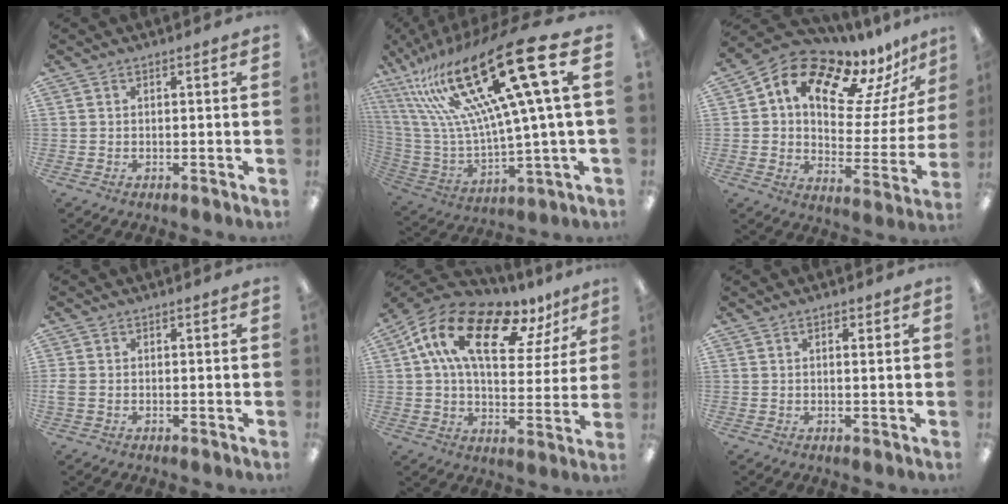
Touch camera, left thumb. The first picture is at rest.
{"total": 32.3, "force": [13.3, 9.5, 27.9], "torque": [-0.538, -0.085, 0.213]}
{"total": 14.2, "force": [10.2, 6.8, 7.2], "torque": [-0.135, -0.074, 0.175]}
{"total": 1.4, "force": [-0.1, 0.9, 1.0], "torque": [-0.020, 0.004, -0.002]}
{"total": 18.7, "force": [10.3, 9.0, 12.7], "torque": [-0.239, -0.043, 0.177]}
{"total": 1.4, "force": [0.6, 0.3, 1.2], "torque": [-0.018, -0.004, 0.010]}